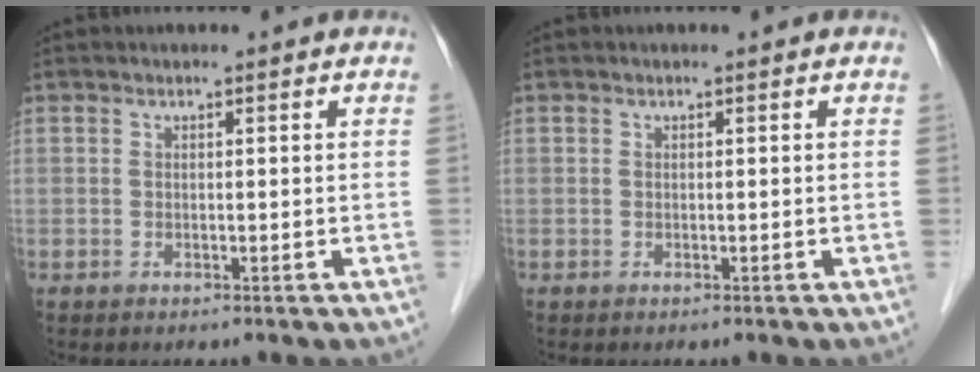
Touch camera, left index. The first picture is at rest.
{"total": 0.0}